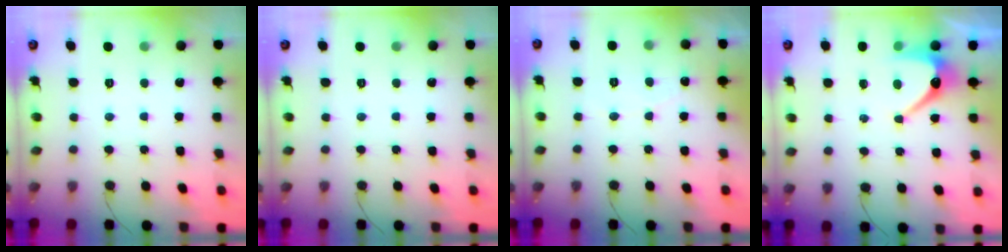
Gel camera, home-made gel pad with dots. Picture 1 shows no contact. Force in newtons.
{"total": 0.0}
{"total": 2.3, "press": 2.3, "slide": 0.1}
{"total": 7.4, "press": 7.3, "slide": 0.3}